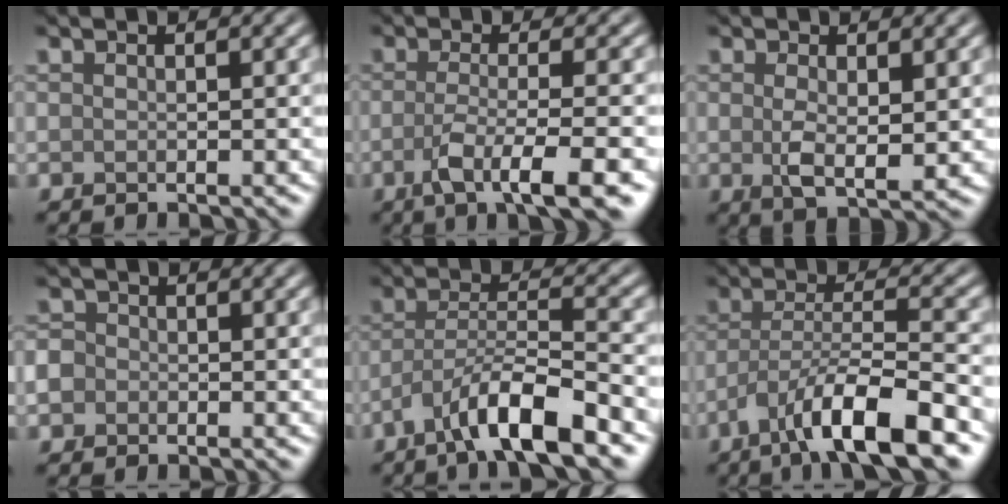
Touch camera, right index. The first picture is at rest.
{"total": 6.1, "force": [-2.2, 1.3, 5.5], "torque": [-0.093, -0.009, -0.043]}
{"total": 3.3, "force": [0.3, 1.4, 2.9], "torque": [-0.056, -0.007, 0.009]}
{"total": 2.4, "force": [-0.5, 2.2, 0.9], "torque": [-0.005, 0.009, -0.024]}
{"total": 6.7, "force": [-4.1, 1.2, 5.2], "torque": [-0.089, 0.007, -0.078]}
{"total": 8.3, "force": [-4.7, 1.7, 6.6], "torque": [-0.113, 0.005, -0.087]}